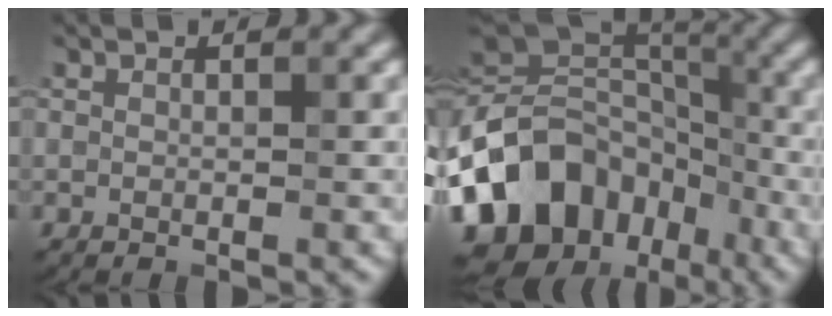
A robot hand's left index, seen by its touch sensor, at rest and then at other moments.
{"total": 14.4, "force": [-7.7, 10.3, 6.4], "torque": [-0.136, 0.017, -0.133]}